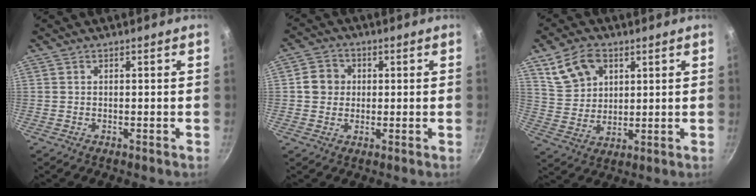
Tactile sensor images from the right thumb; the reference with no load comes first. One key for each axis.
{"total": 4.9, "fx": 0.5, "fy": 4.6, "fz": 1.7, "tx": -0.003, "ty": 0.006, "tz": -0.003}
{"total": 10.0, "fx": 4.7, "fy": 7.0, "fz": 5.4, "tx": -0.085, "ty": -0.014, "tz": 0.096}